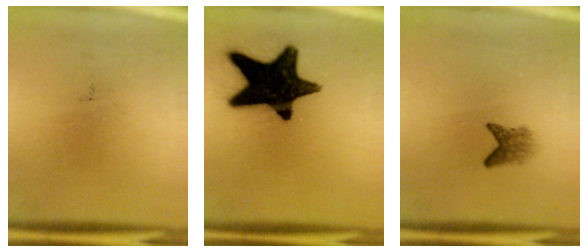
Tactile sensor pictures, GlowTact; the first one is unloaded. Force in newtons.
{"total": 18.6}
{"total": 2.3}